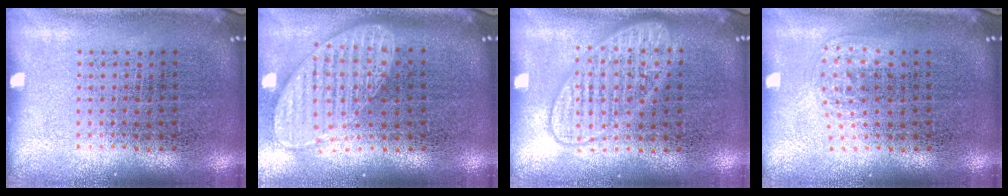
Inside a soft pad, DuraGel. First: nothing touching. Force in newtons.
{"total": 2.0, "press": 1.6, "slide": 1.2}
{"total": 2.0, "press": 1.9, "slide": 0.3}
{"total": 1.0, "press": 0.6, "slide": 0.8}